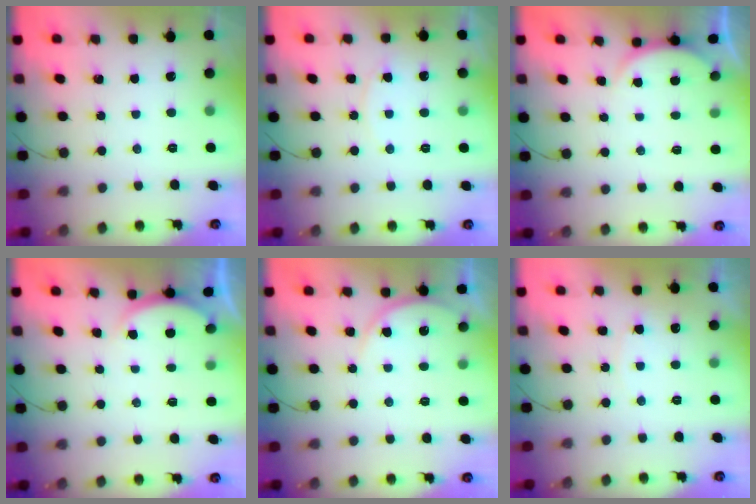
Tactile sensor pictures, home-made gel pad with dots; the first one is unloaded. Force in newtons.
{"total": 4.6, "press": 4.6, "slide": 0.5}
{"total": 2.2, "press": 2.1, "slide": 0.5}
{"total": 2.4, "press": 2.4, "slide": 0.6}
{"total": 5.0, "press": 5.0, "slide": 0.5}
{"total": 4.7, "press": 4.7, "slide": 0.4}